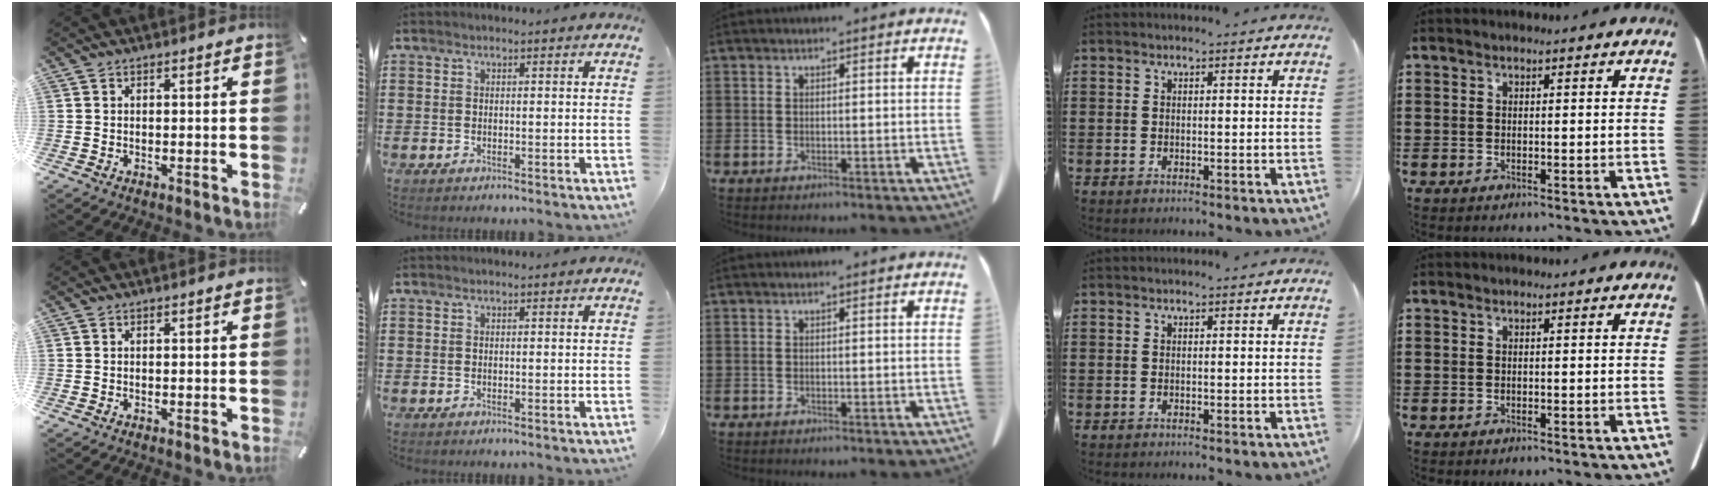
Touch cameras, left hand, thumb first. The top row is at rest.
{}